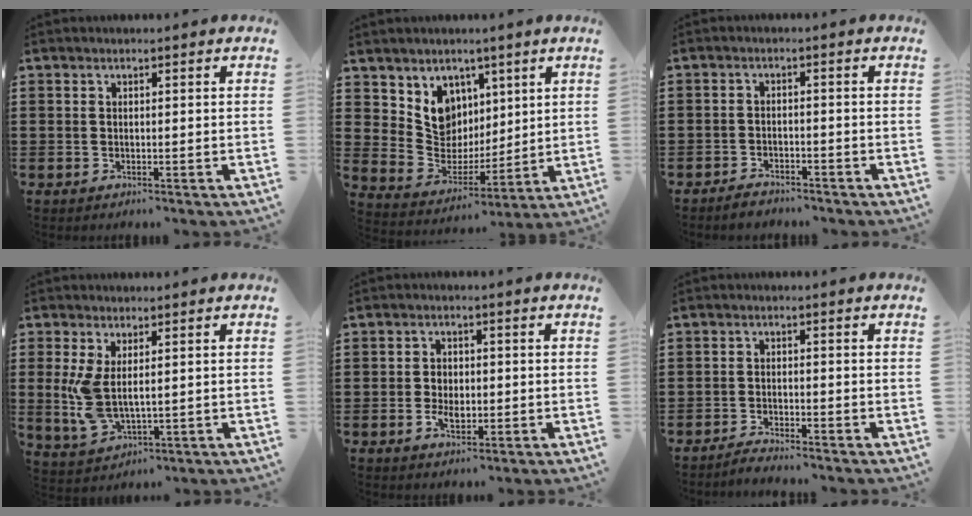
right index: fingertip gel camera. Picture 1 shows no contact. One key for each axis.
{"total": 7.8, "fx": 3.9, "fy": 6.6, "fz": 1.5, "tx": -0.065, "ty": -0.029, "tz": 0.078}
{"total": 2.1, "fx": -2.0, "fy": 0.3, "fz": 0.0, "tx": -0.007, "ty": 0.004, "tz": -0.043}
{"total": 6.2, "fx": 1.0, "fy": 2.8, "fz": 5.5, "tx": -0.137, "ty": -0.008, "tz": 0.014}
{"total": 3.1, "fx": -0.8, "fy": 2.1, "fz": 2.2, "tx": -0.042, "ty": 0.005, "tz": -0.015}
{"total": 2.0, "fx": -2.0, "fy": -0.1, "fz": 0.0, "tx": -0.005, "ty": 0.004, "tz": -0.040}